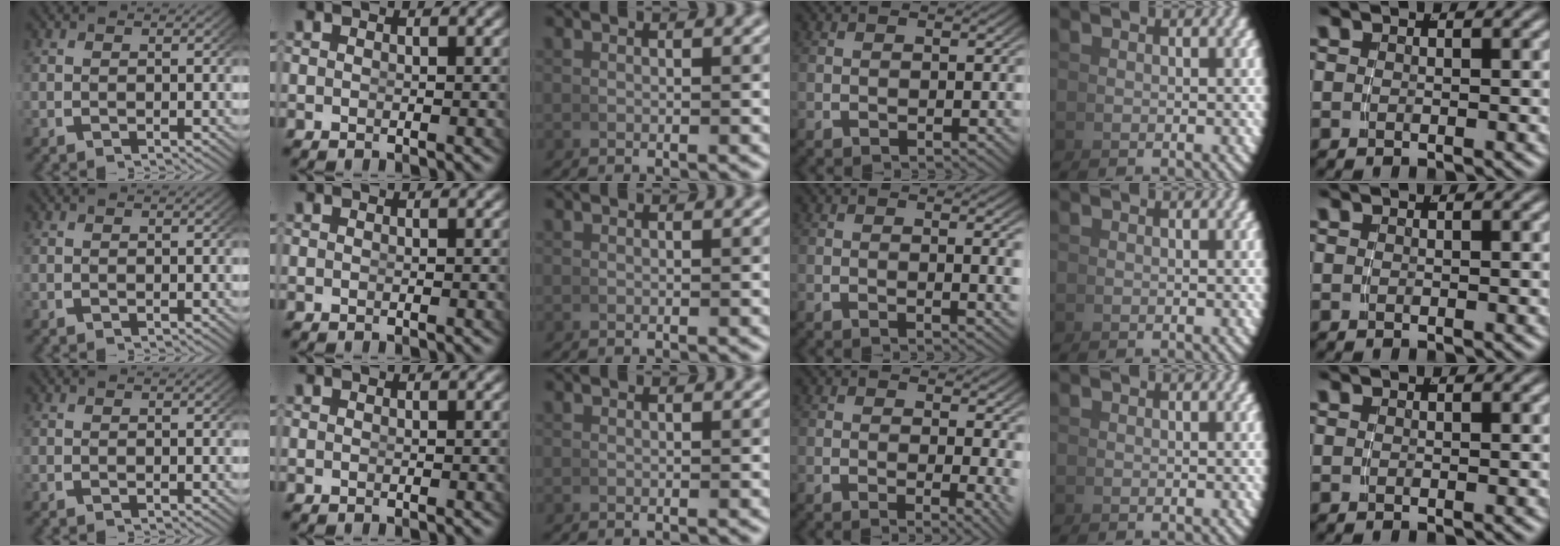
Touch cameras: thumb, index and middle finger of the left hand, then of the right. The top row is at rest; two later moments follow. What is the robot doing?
{"motion": "lift_and_place", "object": "dispenser bottle"}